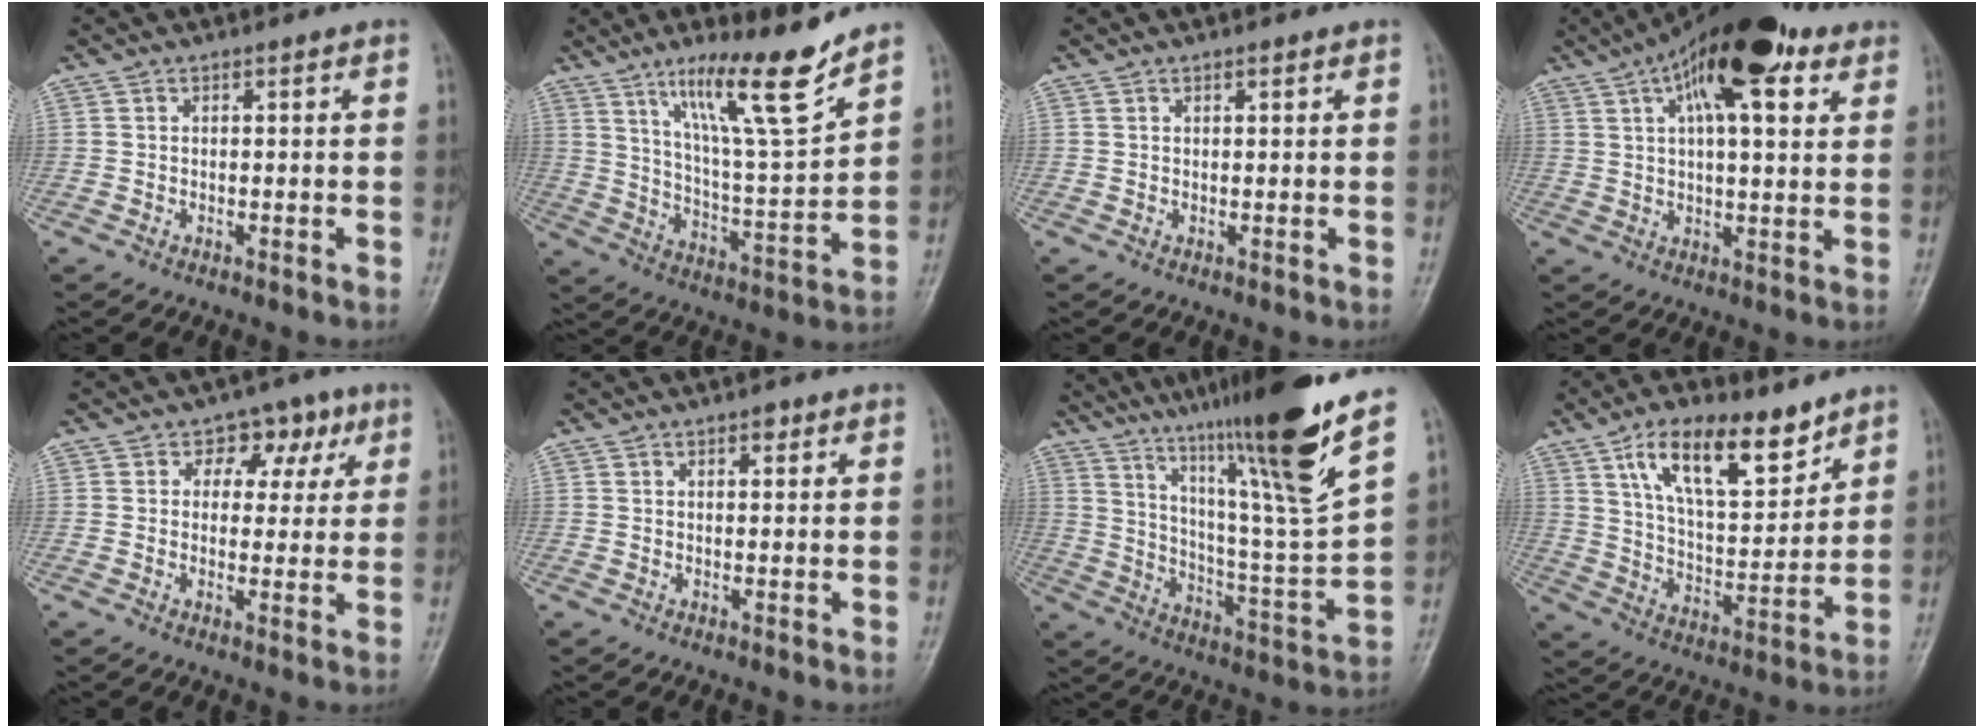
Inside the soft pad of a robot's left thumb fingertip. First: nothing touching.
{"total": 15.2, "force": [10.4, 1.3, 11.0], "torque": [-0.179, -0.068, 0.185]}
{"total": 0.9, "force": [0.5, 0.3, 0.6], "torque": [-0.010, -0.001, 0.008]}
{"total": 18.6, "force": [8.9, 7.2, 14.7], "torque": [-0.217, 0.003, 0.139]}
{"total": 6.7, "force": [2.7, 5.1, 3.4], "torque": [0.003, -0.001, 0.029]}
{"total": 1.7, "force": [1.0, 0.8, 1.1], "torque": [-0.011, -0.003, 0.014]}
{"total": 23.2, "force": [15.7, 0.5, 17.1], "torque": [-0.253, -0.076, 0.263]}
{"total": 16.2, "force": [9.8, 6.6, 11.1], "torque": [-0.153, -0.048, 0.176]}